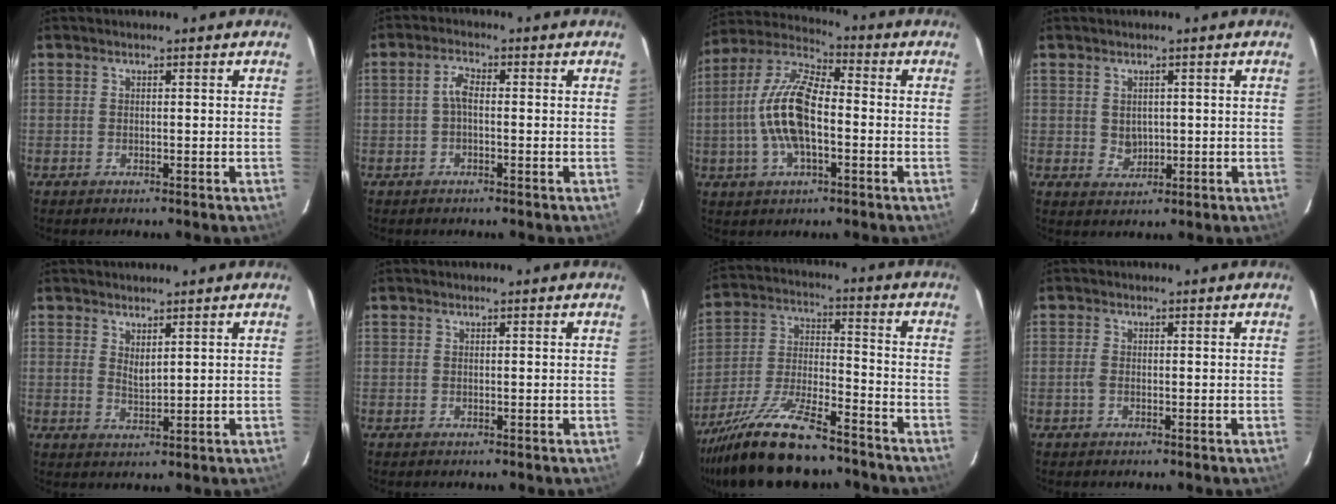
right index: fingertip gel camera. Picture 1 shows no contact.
{"total": 2.5, "force": [-0.5, 1.1, 2.2], "torque": [-0.047, 0.009, -0.010]}
{"total": 14.1, "force": [-2.1, 5.8, 12.7], "torque": [-0.260, 0.010, -0.045]}
{"total": 2.7, "force": [0.4, 2.4, 1.1], "torque": [-0.017, 0.002, 0.014]}
{"total": 2.4, "force": [1.5, 0.8, 1.6], "torque": [-0.028, -0.006, 0.027]}
{"total": 0.0}
{"total": 19.6, "force": [-15.3, 5.2, 11.0], "torque": [-0.225, -0.022, -0.261]}
{"total": 1.3, "force": [-0.4, 0.7, 1.0], "torque": [-0.024, 0.001, -0.011]}